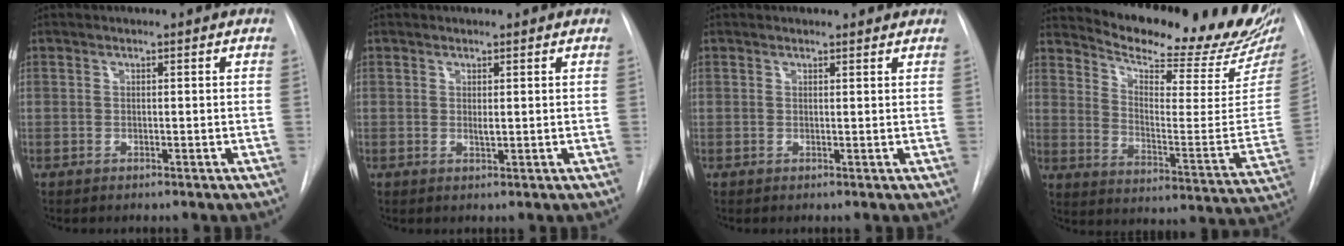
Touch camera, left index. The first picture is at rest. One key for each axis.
{"total": 1.0, "fx": 0.5, "fy": 0.3, "fz": 0.8, "tx": -0.017, "ty": -0.001, "tz": 0.009}
{"total": 3.7, "fx": 3.6, "fy": 0.8, "fz": 0.5, "tx": -0.008, "ty": 0.011, "tz": 0.034}
{"total": 23.2, "fx": 21.3, "fy": 1.6, "fz": 9.0, "tx": -0.140, "ty": -0.105, "tz": 0.280}